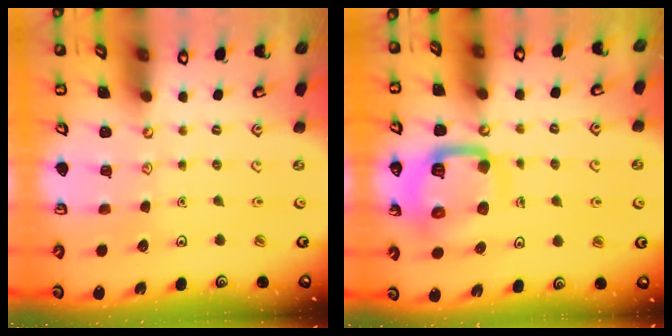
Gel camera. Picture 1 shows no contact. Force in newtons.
{"total": 14.9, "press": 14.8, "slide": 1.6}